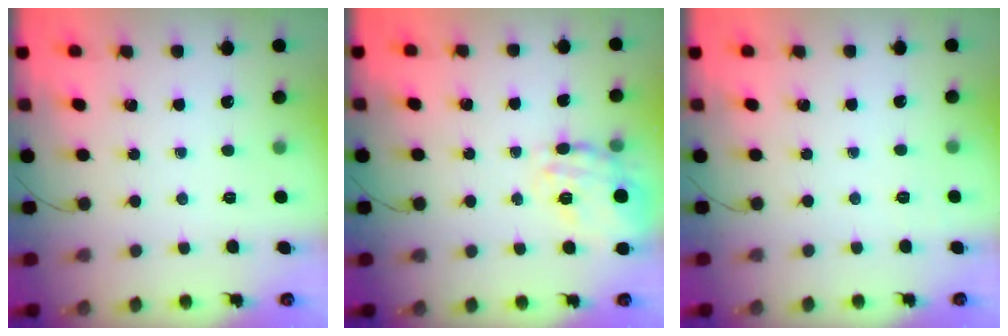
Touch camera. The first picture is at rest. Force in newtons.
{"total": 17.2, "press": 17.2, "slide": 0.5}
{"total": 2.0, "press": 1.3, "slide": 1.5}